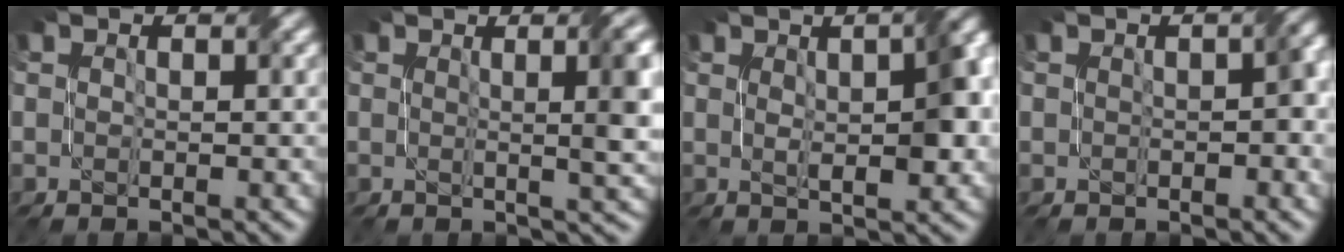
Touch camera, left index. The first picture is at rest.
{"total": 5.9, "force": [1.2, 1.7, 5.5], "torque": [-0.046, 0.008, 0.017]}
{"total": 7.2, "force": [1.1, 2.3, 6.7], "torque": [-0.087, 0.013, 0.019]}
{"total": 2.4, "force": [0.0, 1.2, 2.1], "torque": [-0.027, 0.008, 0.000]}